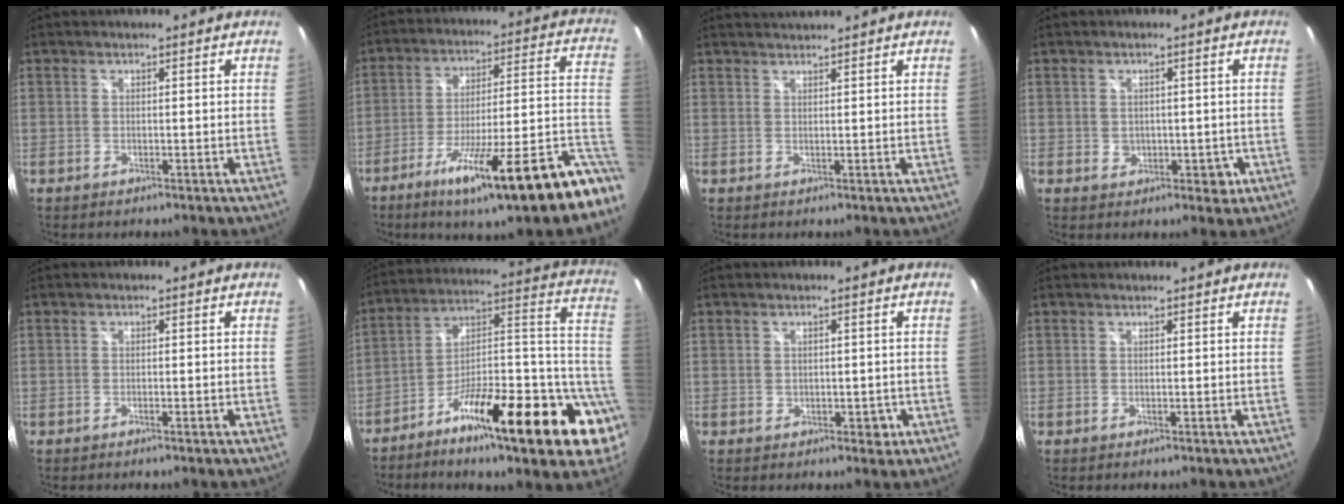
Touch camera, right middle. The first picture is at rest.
{"total": 24.6, "force": [-15.8, 2.7, 18.7], "torque": [-0.250, -0.039, -0.238]}
{"total": 2.1, "force": [2.0, -0.6, 0.2], "torque": [-0.004, 0.000, 0.035]}
{"total": 3.6, "force": [-0.4, 3.0, 1.8], "torque": [-0.023, -0.001, -0.003]}
{"total": 0.7, "force": [-0.5, -0.1, 0.5], "torque": [-0.006, 0.004, -0.009]}
{"total": 24.9, "force": [-8.9, 6.2, 22.4], "torque": [-0.270, 0.019, -0.141]}
{"total": 2.1, "force": [-0.4, 1.8, 1.1], "torque": [-0.009, -0.001, -0.004]}
{"total": 0.6, "force": [0.6, -0.2, 0.1], "torque": [-0.007, -0.002, 0.010]}